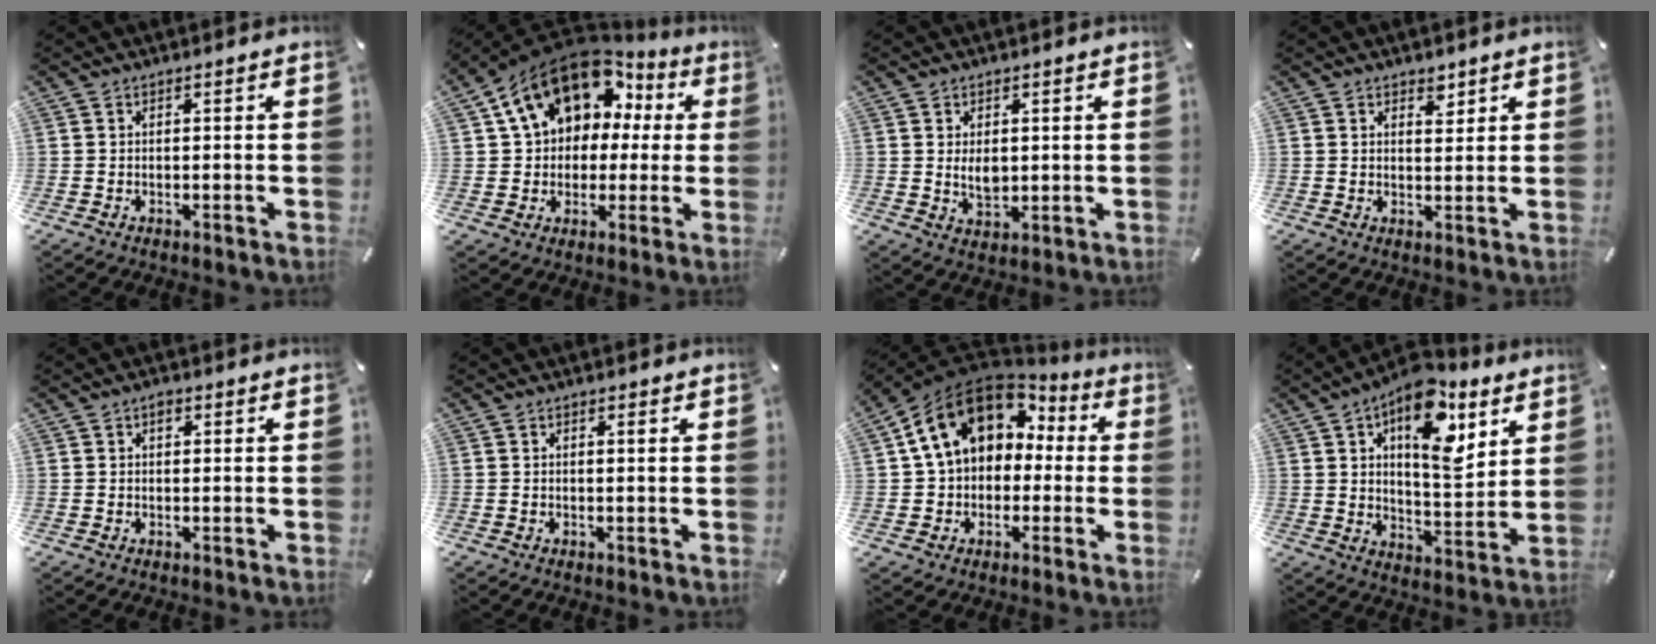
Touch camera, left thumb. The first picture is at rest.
{"total": 16.3, "force": [7.1, 12.2, 8.0], "torque": [-0.147, -0.031, 0.131]}
{"total": 4.6, "force": [0.8, 3.2, 3.2], "torque": [-0.063, -0.008, 0.008]}
{"total": 2.9, "force": [2.0, 1.8, 1.1], "torque": [0.008, -0.013, 0.029]}
{"total": 1.2, "force": [0.4, 0.9, 0.7], "torque": [-0.006, 0.002, 0.005]}
{"total": 0.5, "force": [0.2, 0.1, 0.5], "torque": [-0.001, -0.003, 0.002]}
{"total": 15.7, "force": [5.1, 12.3, 8.4], "torque": [-0.164, -0.011, 0.093]}
{"total": 15.9, "force": [8.3, 7.7, 11.1], "torque": [-0.164, -0.038, 0.140]}